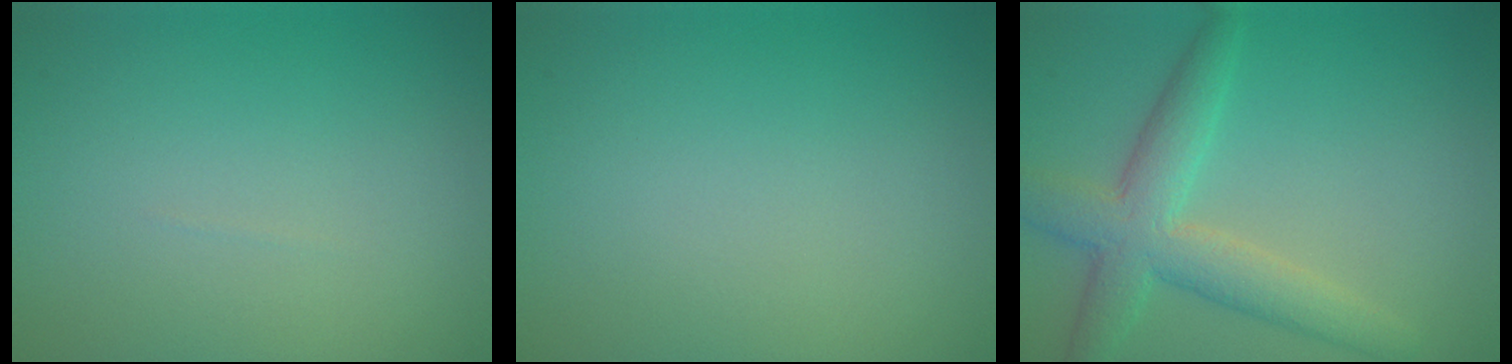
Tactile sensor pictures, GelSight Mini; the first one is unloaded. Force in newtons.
{"total": 0.0}
{"total": 5.1, "press": 5.1, "slide": 0.1}